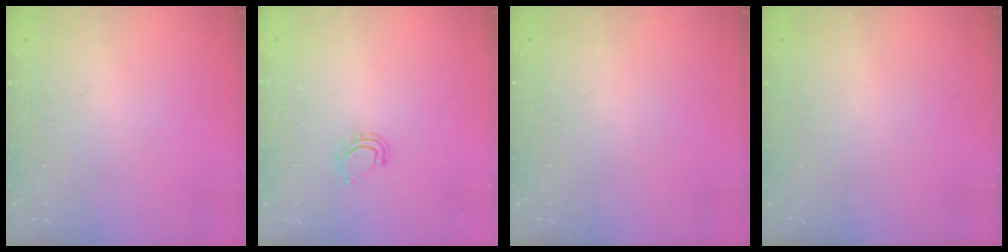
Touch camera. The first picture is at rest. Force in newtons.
{"total": 5.9, "press": 5.8, "slide": 1.3}
{"total": 0.0}
{"total": 0.0}